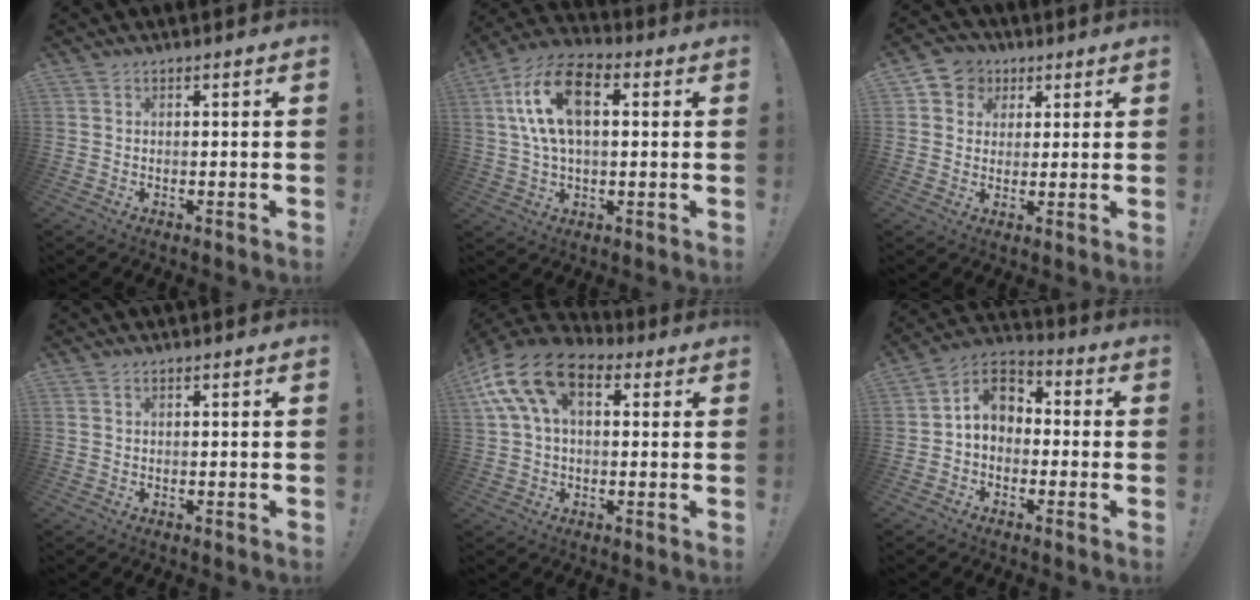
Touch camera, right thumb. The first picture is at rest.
{"total": 15.9, "force": [3.9, 8.7, 12.7], "torque": [-0.240, 0.010, 0.069]}
{"total": 6.5, "force": [1.5, 6.1, 1.6], "torque": [-0.025, 0.000, 0.032]}
{"total": 0.6, "force": [0.4, 0.3, 0.4], "torque": [-0.013, 0.003, 0.010]}
{"total": 16.3, "force": [6.1, 9.8, 11.4], "torque": [-0.220, -0.010, 0.109]}
{"total": 8.5, "force": [0.5, 6.7, 5.2], "torque": [-0.082, 0.017, 0.016]}